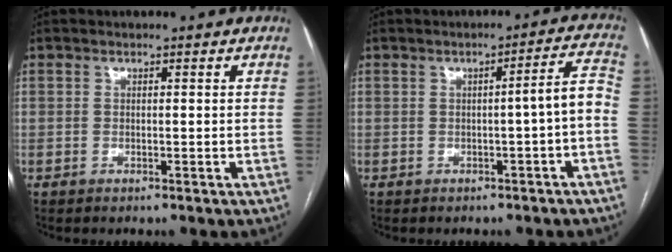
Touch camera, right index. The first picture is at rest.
{"total": 4.5, "force": [-1.3, -0.1, 4.3], "torque": [-0.049, 0.015, -0.017]}